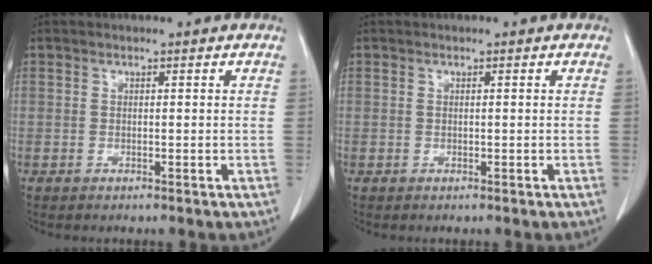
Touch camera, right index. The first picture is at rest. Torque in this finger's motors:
{"motor_torque": [-0.05, 0.01, 0.00, 0.01]}